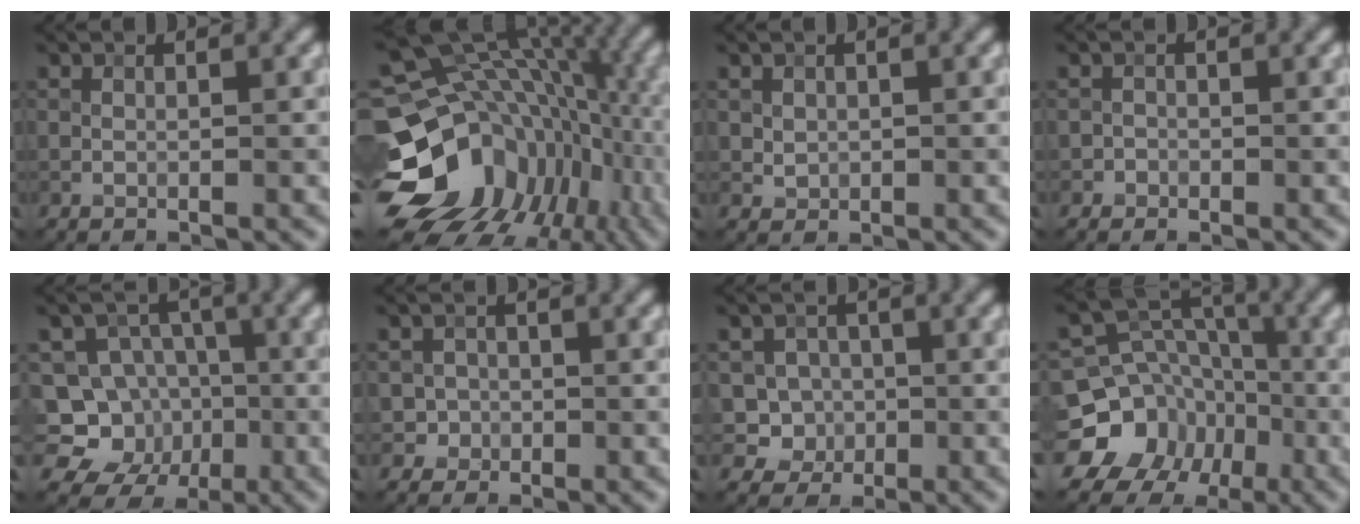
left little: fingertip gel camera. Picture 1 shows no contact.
{"total": 17.4, "force": [-3.8, 13.3, 10.5], "torque": [-0.178, -0.013, -0.040]}
{"total": 1.1, "force": [0.4, 1.0, 0.4], "torque": [-0.013, -0.006, 0.016]}
{"total": 0.7, "force": [-0.4, 0.6, -0.1], "torque": [0.012, -0.001, -0.009]}
{"total": 11.2, "force": [-3.7, 10.0, 3.3], "torque": [-0.058, 0.007, -0.081]}
{"total": 2.1, "force": [0.1, 2.0, 0.4], "torque": [0.005, 0.000, 0.007]}
{"total": 4.3, "force": [0.0, 4.1, 1.4], "torque": [-0.009, 0.011, -0.012]}
{"total": 12.6, "force": [-5.7, 10.6, 3.7], "torque": [-0.060, -0.015, -0.113]}